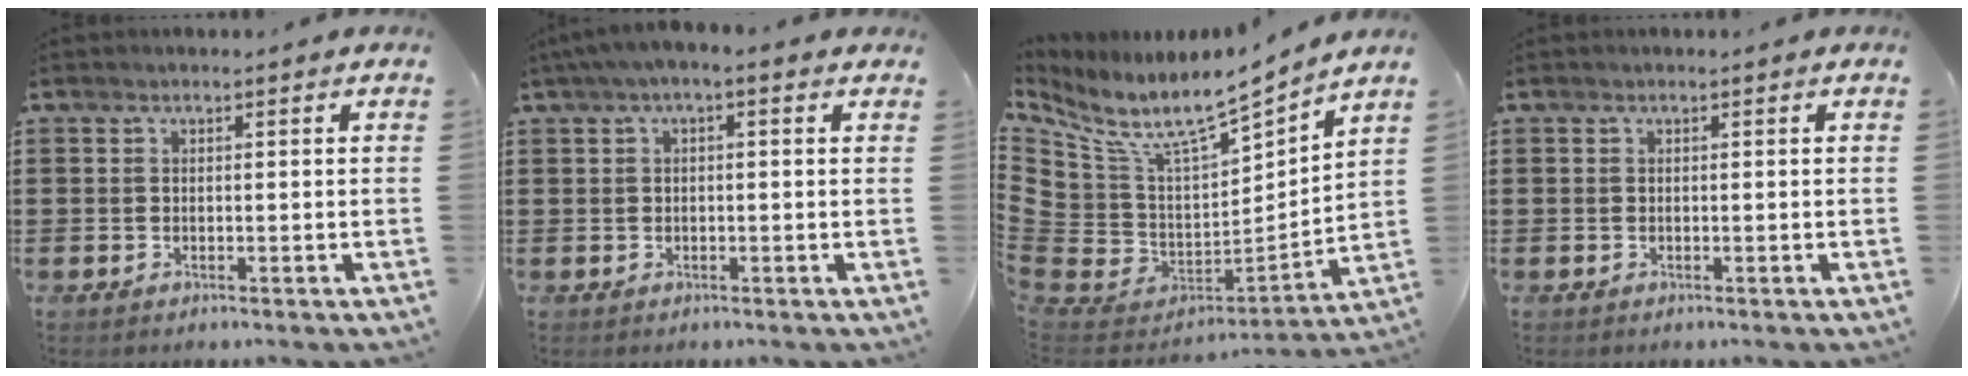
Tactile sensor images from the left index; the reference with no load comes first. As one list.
[{"total": 1.8, "force": [-0.3, 0.5, 1.7], "torque": [-0.036, 0.001, -0.011]}, {"total": 8.1, "force": [6.2, 3.2, 4.1], "torque": [-0.108, -0.047, 0.107]}, {"total": 0.0}]